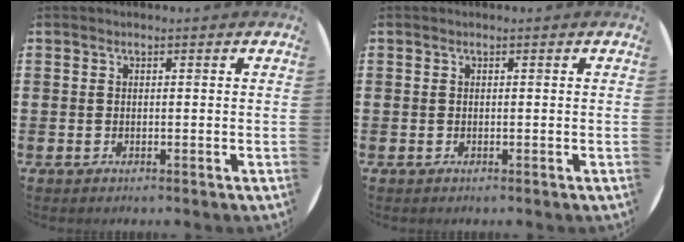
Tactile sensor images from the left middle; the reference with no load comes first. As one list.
[{"total": 0.0}]